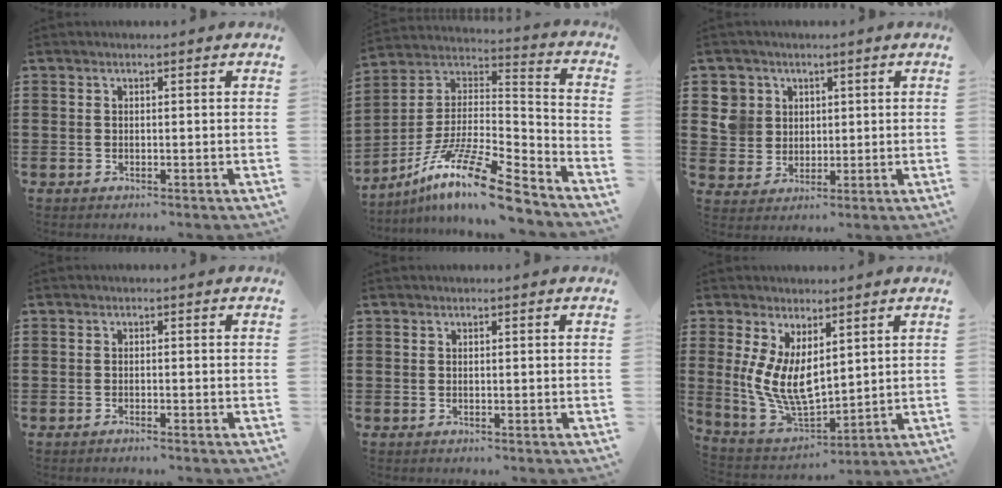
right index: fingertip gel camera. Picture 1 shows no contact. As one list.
[{"total": 14.4, "force": [-10.6, 2.3, 9.5], "torque": [-0.180, 0.021, -0.202]}, {"total": 6.1, "force": [2.0, 5.6, 1.0], "torque": [-0.054, 0.018, 0.037]}, {"total": 0.7, "force": [-0.7, 0.0, 0.2], "torque": [-0.007, -0.002, -0.013]}, {"total": 0.0}, {"total": 7.8, "force": [1.9, 4.1, 6.3], "torque": [-0.148, -0.013, 0.035]}]